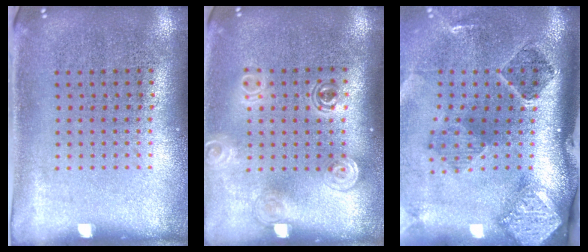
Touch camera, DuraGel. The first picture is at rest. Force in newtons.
{"total": 1.5, "press": 1.3, "slide": 0.9}
{"total": 3.0, "press": 1.9, "slide": 2.3}